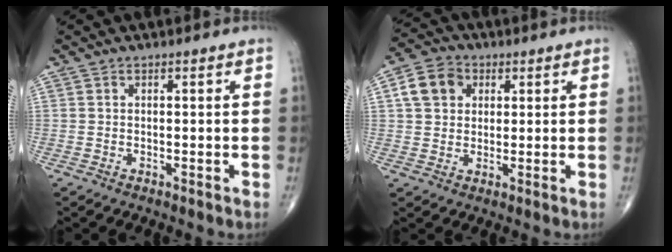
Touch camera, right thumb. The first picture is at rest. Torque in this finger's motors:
{"motor_torque": [1.10, 0.88, 0.46, 0.25, 0.03]}